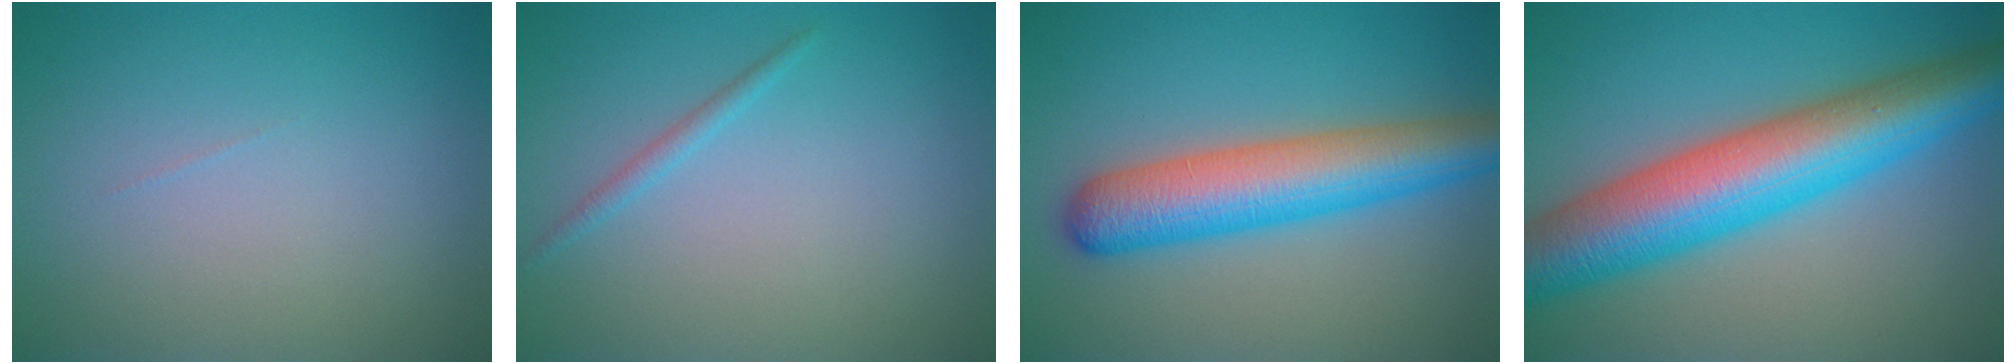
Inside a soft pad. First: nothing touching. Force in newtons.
{"total": 1.0, "press": 1.0, "slide": 0.0}
{"total": 7.7, "press": 7.6, "slide": 0.3}
{"total": 11.3, "press": 11.3, "slide": 0.1}